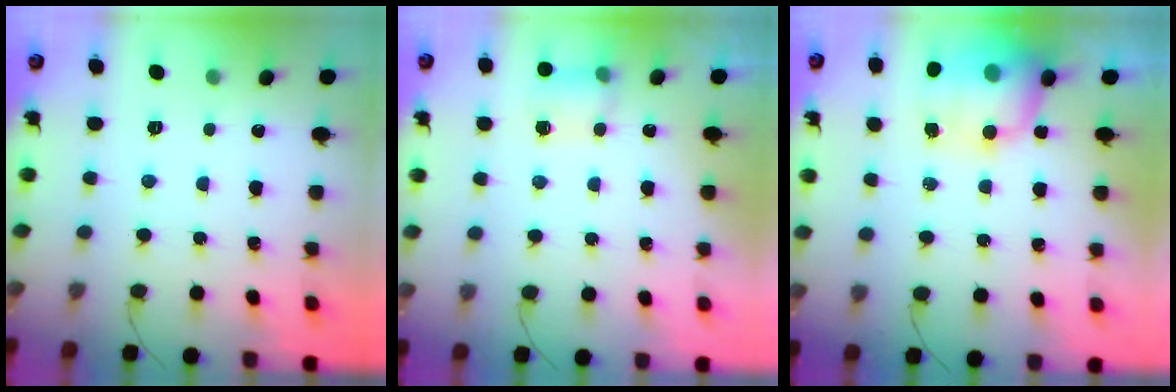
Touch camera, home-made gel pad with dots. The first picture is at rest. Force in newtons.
{"total": 4.9, "press": 4.8, "slide": 0.8}
{"total": 12.6, "press": 12.2, "slide": 3.2}